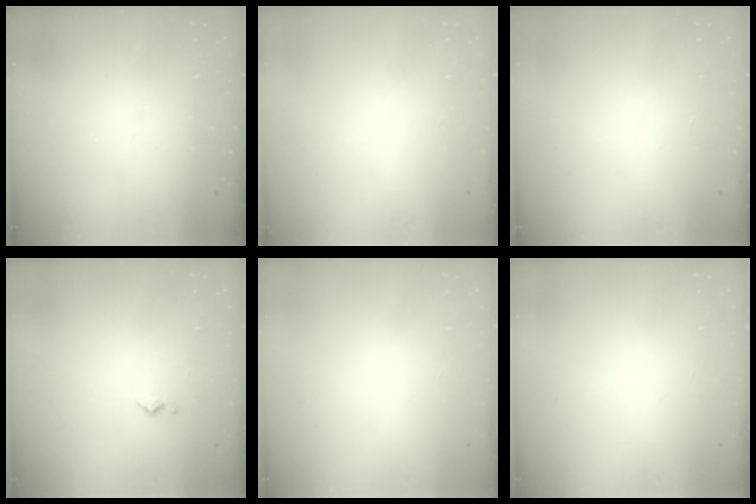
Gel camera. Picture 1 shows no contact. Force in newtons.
{"total": 0.0}
{"total": 0.0}
{"total": 3.4, "press": 3.4, "slide": 0.5}
{"total": 0.0}
{"total": 0.0}